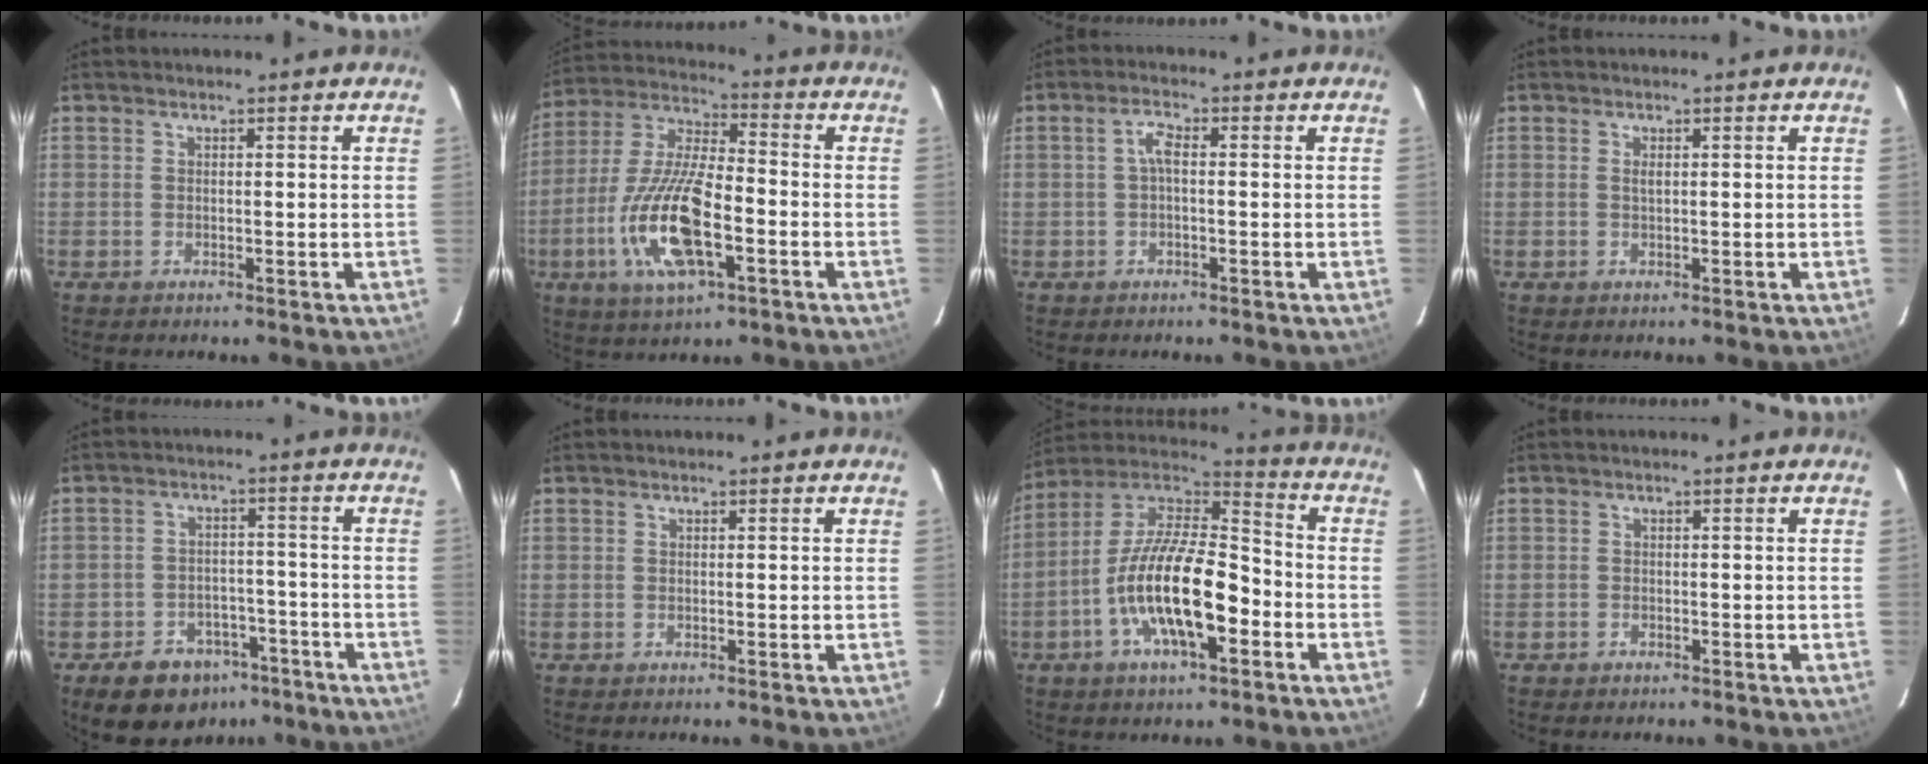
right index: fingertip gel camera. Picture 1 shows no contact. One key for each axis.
{"total": 17.1, "fx": -5.6, "fy": 5.9, "fz": 15.0, "tx": -0.320, "ty": -0.012, "tz": -0.106}
{"total": 2.3, "fx": -0.1, "fy": 0.8, "fz": 2.1, "tx": -0.045, "ty": 0.009, "tz": -0.002}
{"total": 0.7, "fx": 0.2, "fy": 0.2, "fz": 0.6, "tx": -0.010, "ty": 0.003, "tz": 0.003}
{"total": 11.3, "fx": -7.4, "fy": 7.6, "fz": 3.9, "tx": -0.091, "ty": 0.024, "tz": -0.089}
{"total": 0.0}
{"total": 18.2, "fx": -6.1, "fy": 6.6, "fz": 15.8, "tx": -0.300, "ty": -0.004, "tz": -0.118}
{"total": 0.9, "fx": -0.7, "fy": 0.5, "fz": 0.0, "tx": -0.001, "ty": 0.004, "tz": -0.011}